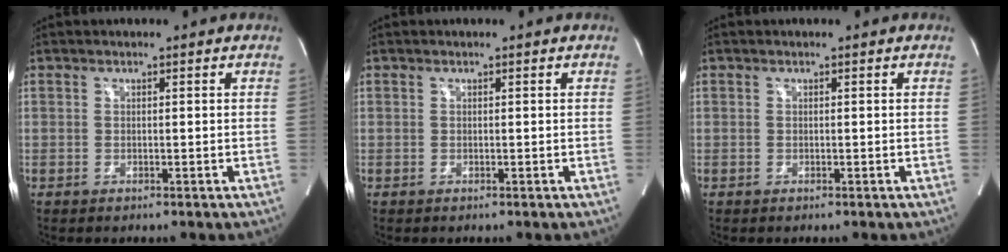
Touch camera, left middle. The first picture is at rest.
{"total": 0.0}
{"total": 0.0}